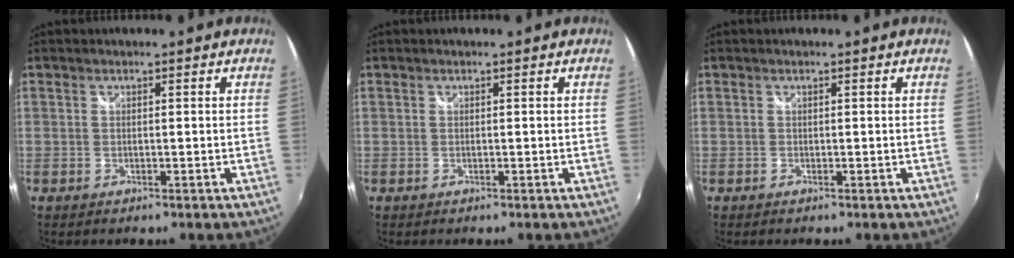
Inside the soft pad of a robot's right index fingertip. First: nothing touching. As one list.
[{"total": 0.0}, {"total": 0.0}]